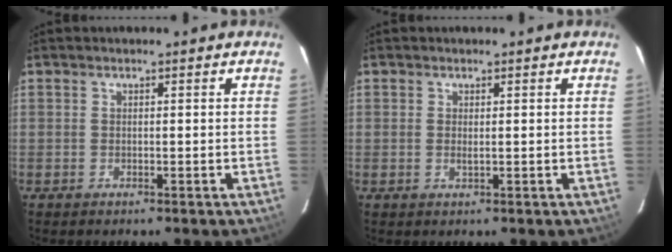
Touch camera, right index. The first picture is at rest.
{"total": 0.8, "force": [0.1, 0.2, 0.7], "torque": [-0.014, 0.000, 0.002]}